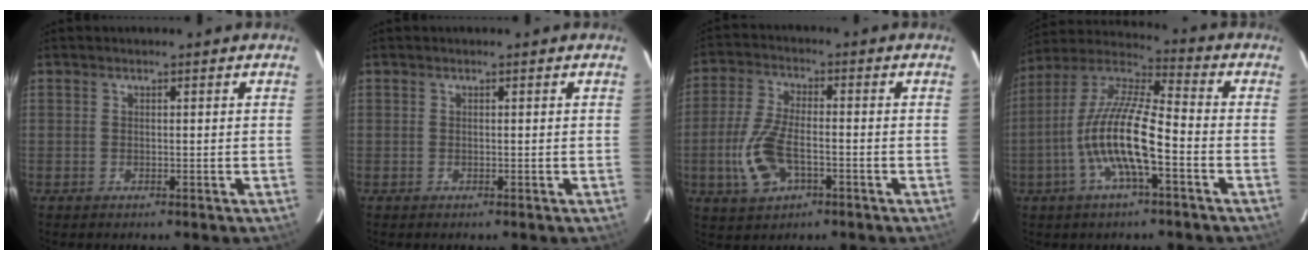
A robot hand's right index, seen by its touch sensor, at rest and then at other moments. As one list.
[{"total": 0.0}, {"total": 10.0, "force": [-3.2, 4.8, 8.2], "torque": [-0.182, -0.002, -0.058]}, {"total": 14.2, "force": [-4.6, 2.9, 13.1], "torque": [-0.255, 0.000, -0.093]}]